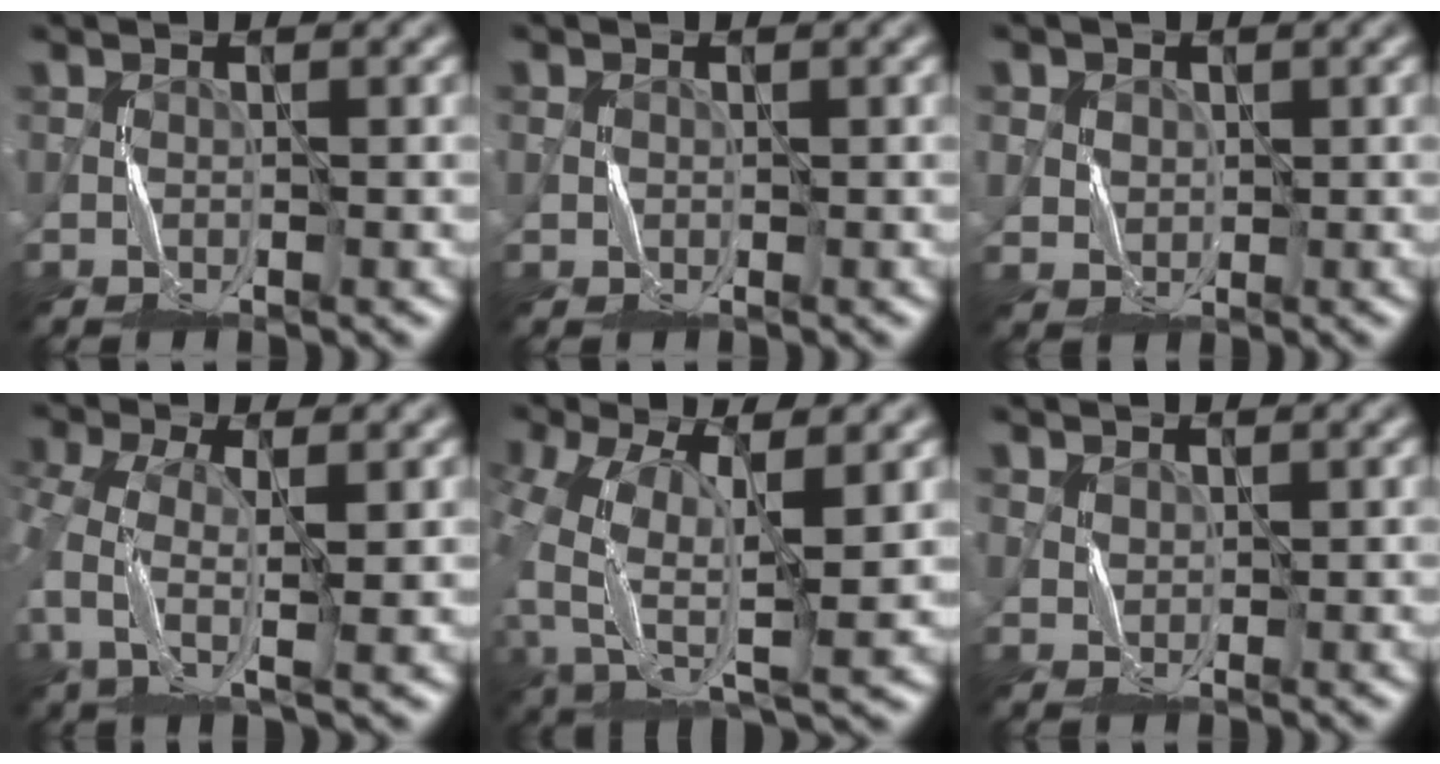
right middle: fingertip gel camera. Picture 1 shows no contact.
{"total": 0.7, "force": [0.0, 0.7, 0.0], "torque": [-0.002, -0.004, 0.004]}
{"total": 2.5, "force": [0.9, 2.2, 0.6], "torque": [-0.033, -0.001, 0.031]}
{"total": 5.3, "force": [-1.0, 2.7, 4.5], "torque": [-0.116, 0.000, -0.026]}
{"total": 9.5, "force": [-1.6, 4.9, 8.0], "torque": [-0.177, -0.017, -0.030]}
{"total": 1.0, "force": [0.5, 0.8, 0.2], "torque": [-0.006, -0.004, 0.015]}